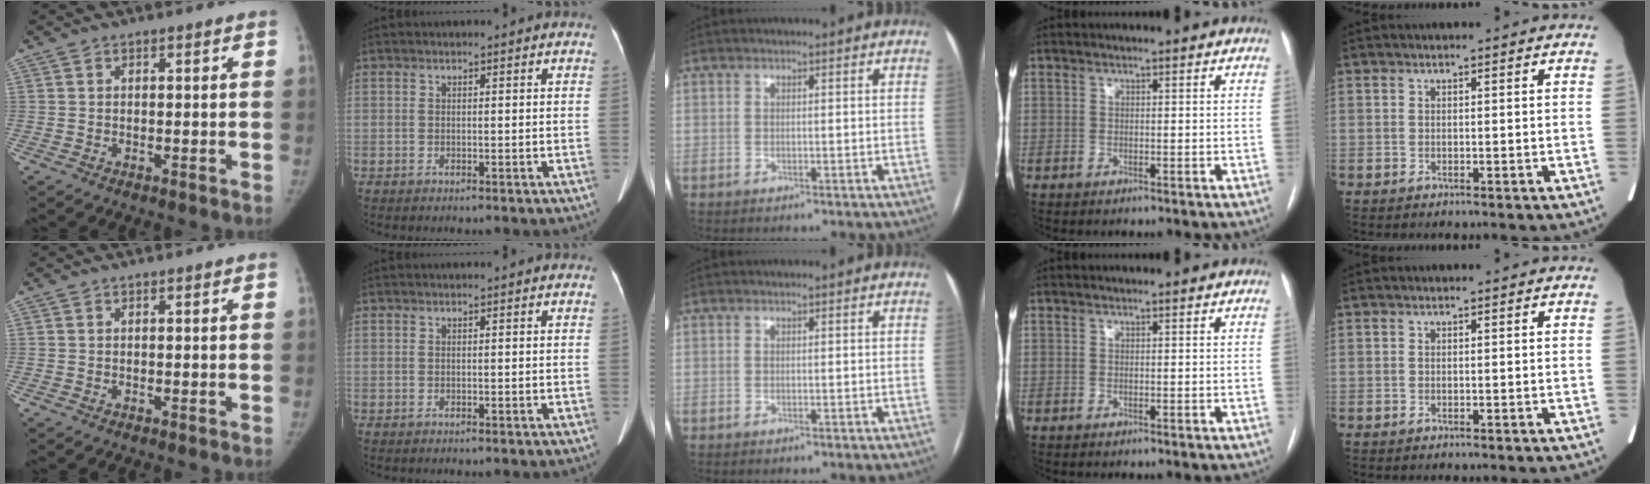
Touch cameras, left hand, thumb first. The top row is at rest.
{}